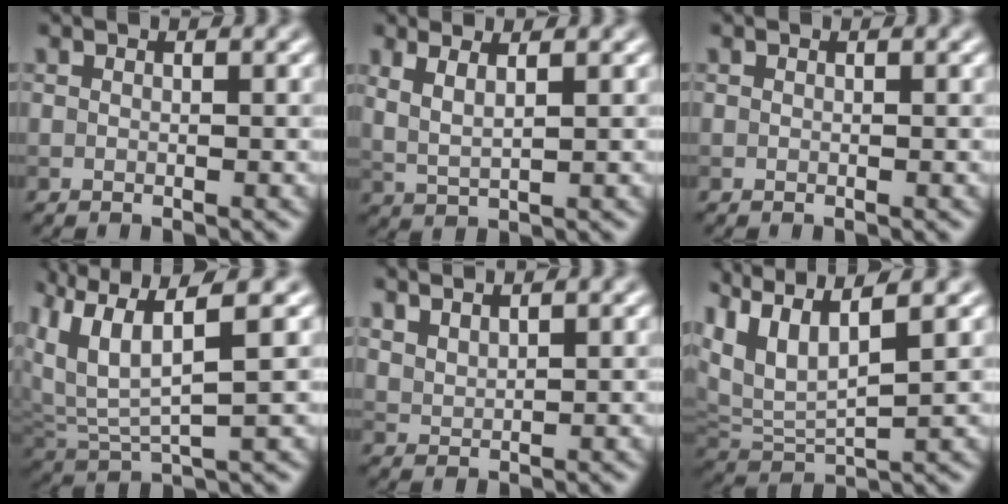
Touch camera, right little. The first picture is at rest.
{"total": 2.5, "force": [1.2, 0.7, 2.0], "torque": [-0.042, -0.006, 0.025]}
{"total": 0.0}
{"total": 7.5, "force": [3.3, 2.7, 6.2], "torque": [-0.141, 0.001, 0.066]}
{"total": 2.1, "force": [1.9, 0.4, 0.8], "torque": [-0.012, 0.009, 0.033]}
{"total": 7.0, "force": [4.4, 2.3, 4.9], "torque": [-0.119, 0.014, 0.085]}